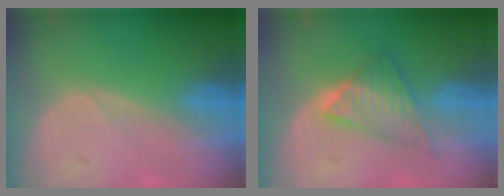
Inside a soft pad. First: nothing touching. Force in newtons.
{"total": 6.1, "press": 6.0, "slide": 1.0}